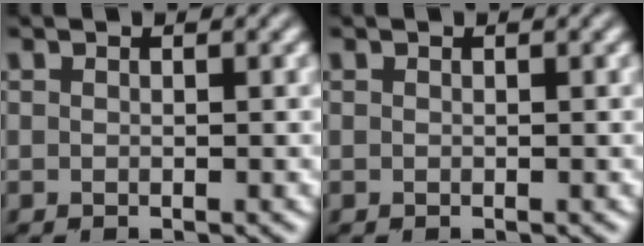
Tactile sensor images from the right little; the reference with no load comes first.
{"total": 0.0}